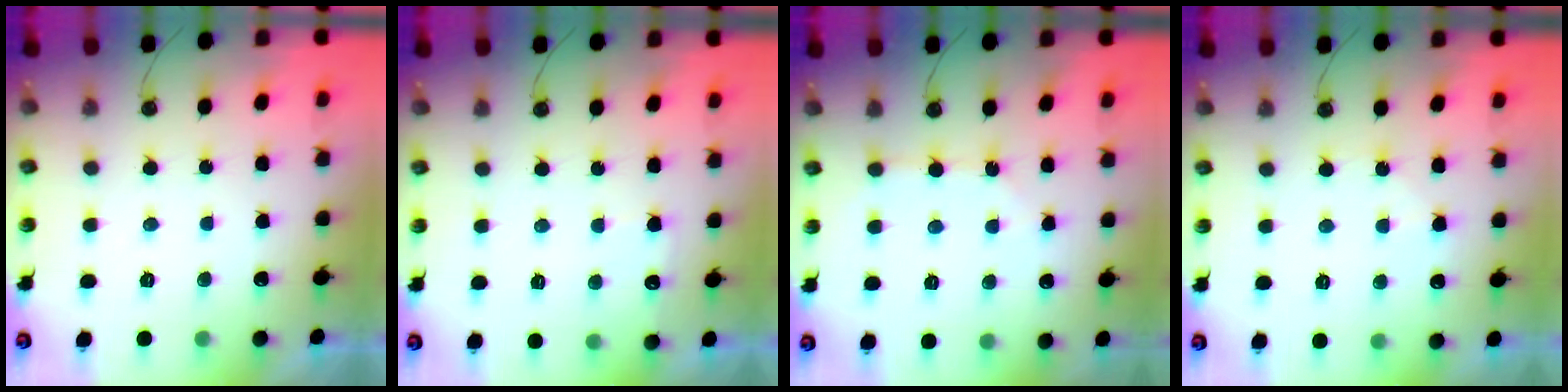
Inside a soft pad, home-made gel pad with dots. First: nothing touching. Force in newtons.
{"total": 4.1, "press": 4.0, "slide": 0.4}
{"total": 3.5, "press": 3.5, "slide": 0.4}
{"total": 3.7, "press": 3.7, "slide": 0.6}